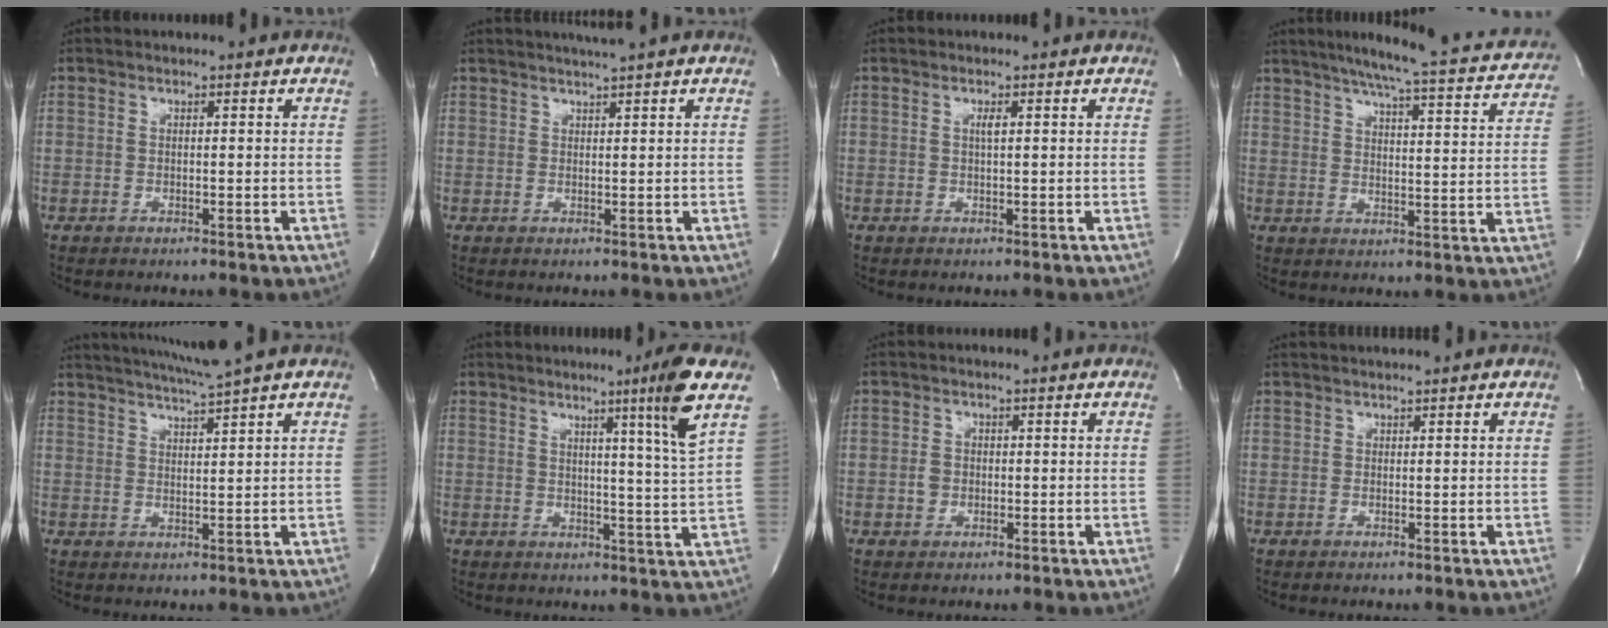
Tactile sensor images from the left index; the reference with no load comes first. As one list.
[{"total": 2.5, "force": [2.1, -0.9, 1.0], "torque": [-0.014, 0.000, 0.038]}, {"total": 0.9, "force": [0.0, 0.0, 0.9], "torque": [-0.023, -0.003, 0.001]}, {"total": 21.4, "force": [19.2, 1.9, 9.2], "torque": [-0.135, -0.034, 0.227]}, {"total": 6.3, "force": [5.3, -2.0, 2.8], "torque": [-0.052, -0.006, 0.092]}, {"total": 7.9, "force": [4.1, -3.2, 6.0], "torque": [-0.094, -0.033, 0.063]}, {"total": 1.6, "force": [-0.2, 1.4, 0.7], "torque": [-0.015, 0.001, 0.001]}, {"total": 2.3, "force": [2.2, -0.4, 0.6], "torque": [-0.007, 0.017, 0.037]}]